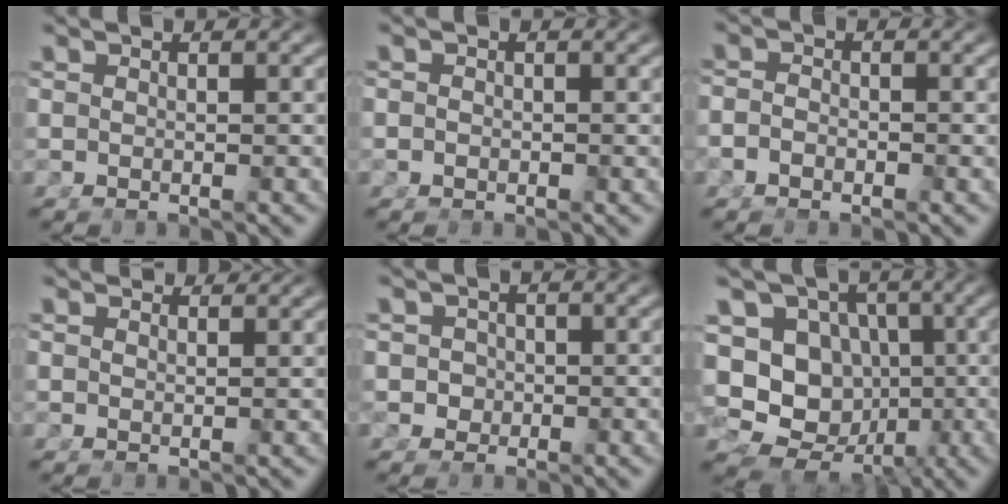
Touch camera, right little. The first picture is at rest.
{"total": 0.6, "force": [-0.5, 0.0, 0.2], "torque": [-0.005, -0.007, -0.006]}
{"total": 1.6, "force": [-1.3, 0.7, 0.6], "torque": [-0.013, -0.011, -0.020]}
{"total": 2.3, "force": [2.2, -0.5, 0.5], "torque": [0.006, 0.000, 0.038]}
{"total": 2.2, "force": [-0.6, 2.1, 0.6], "torque": [-0.019, -0.013, -0.004]}
{"total": 16.9, "force": [-3.2, 14.8, 7.6], "torque": [-0.177, -0.082, -0.042]}